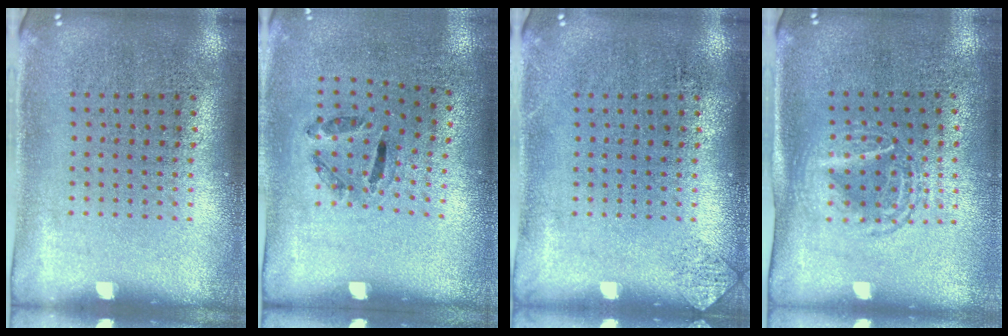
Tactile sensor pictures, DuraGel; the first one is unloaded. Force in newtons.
{"total": 1.3, "press": 0.6, "slide": 1.1}
{"total": 0.6, "press": 0.6, "slide": 0.2}
{"total": 1.5, "press": 1.3, "slide": 0.7}